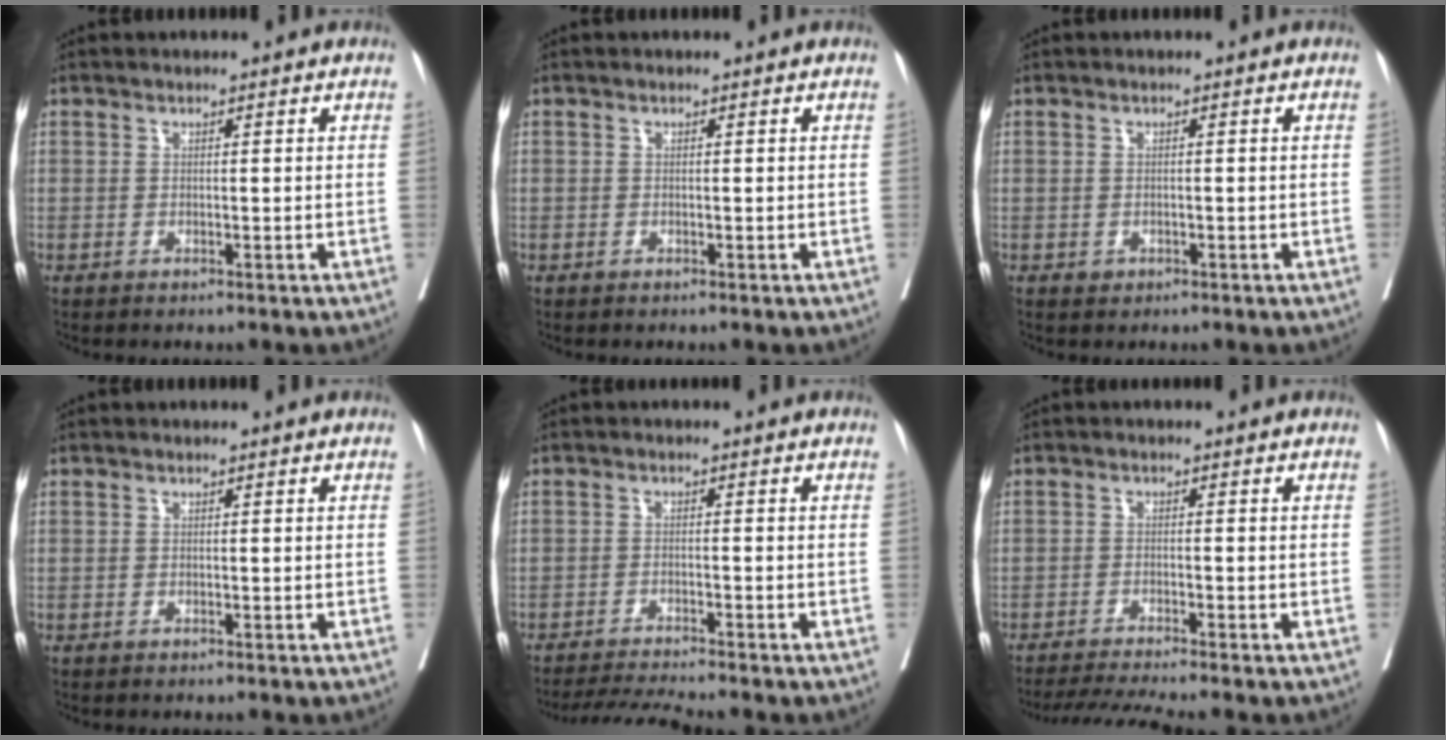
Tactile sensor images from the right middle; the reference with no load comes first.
{"total": 0.6, "force": [-0.1, 0.6, -0.1], "torque": [0.011, 0.009, -0.004]}
{"total": 0.8, "force": [-0.3, 0.7, 0.2], "torque": [-0.007, 0.001, 0.000]}
{"total": 0.0}
{"total": 4.6, "force": [-4.2, -1.5, 1.0], "torque": [-0.024, -0.021, -0.076]}
{"total": 5.2, "force": [-4.5, -1.5, 2.0], "torque": [-0.036, -0.019, -0.078]}